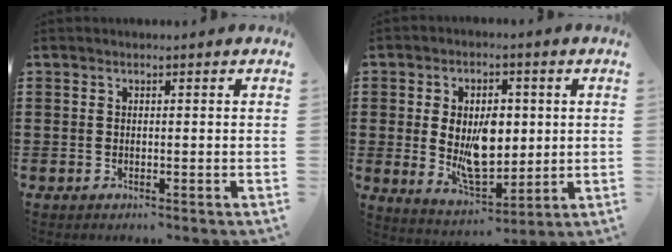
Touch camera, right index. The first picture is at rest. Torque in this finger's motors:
{"motor_torque": [1.75, 0.39, 1.05, 0.21]}